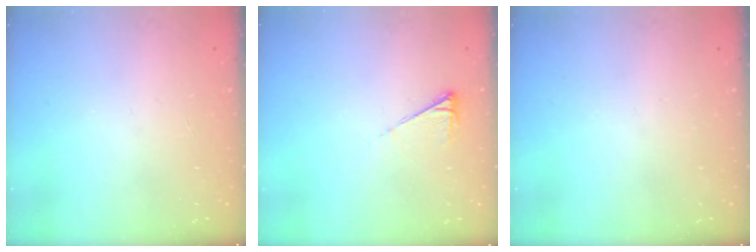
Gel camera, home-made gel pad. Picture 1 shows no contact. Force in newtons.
{"total": 3.8, "press": 3.8, "slide": 0.7}
{"total": 0.0}